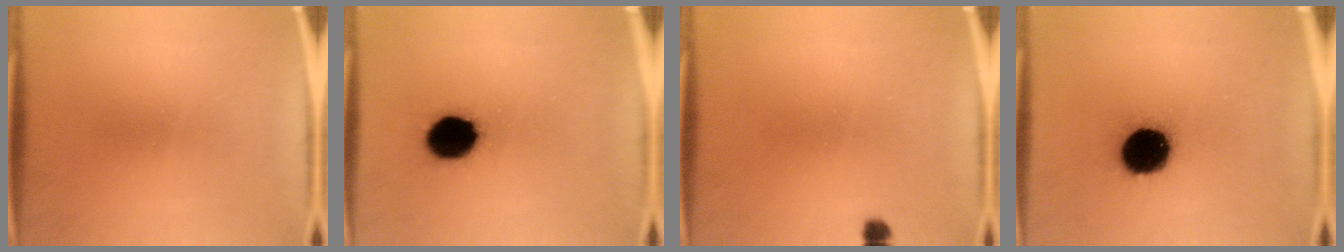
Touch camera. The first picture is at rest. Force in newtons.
{"total": 12.8}
{"total": 1.4}
{"total": 16.2}